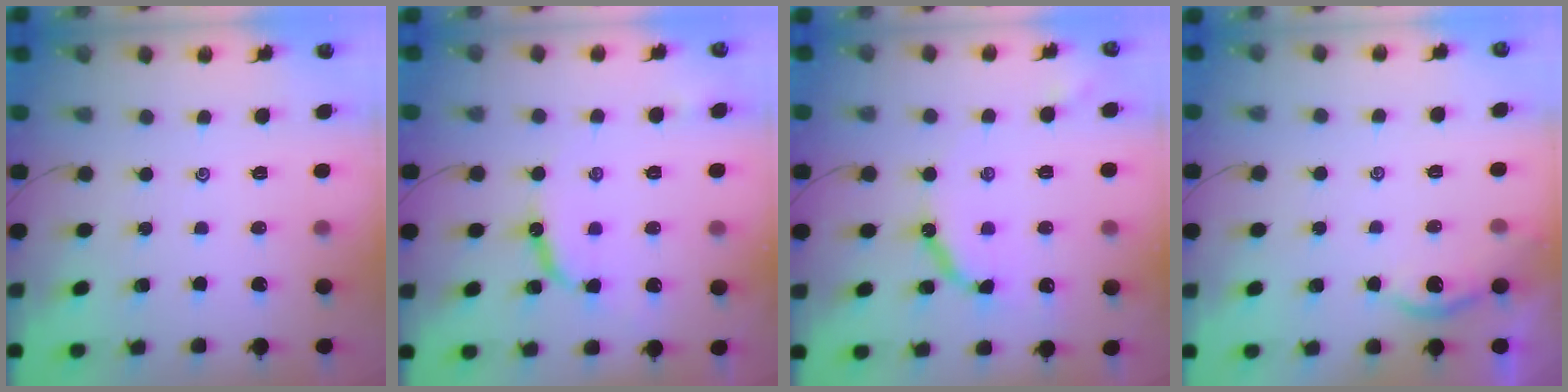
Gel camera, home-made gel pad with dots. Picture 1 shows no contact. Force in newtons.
{"total": 9.4, "press": 9.4, "slide": 0.9}
{"total": 9.6, "press": 9.5, "slide": 0.9}
{"total": 4.6, "press": 4.6, "slide": 0.6}